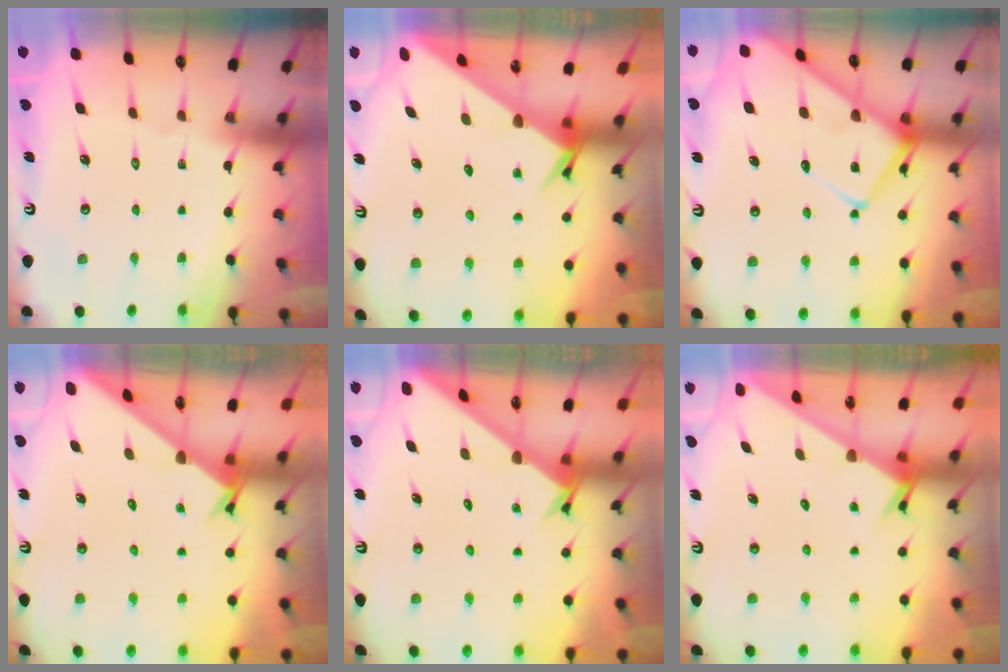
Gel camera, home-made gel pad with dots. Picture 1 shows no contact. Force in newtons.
{"total": 3.6, "press": 3.6, "slide": 0.3}
{"total": 14.8, "press": 14.7, "slide": 1.4}
{"total": 2.7, "press": 2.7, "slide": 0.2}
{"total": 2.4, "press": 2.4, "slide": 0.3}
{"total": 2.5, "press": 2.5, "slide": 0.1}